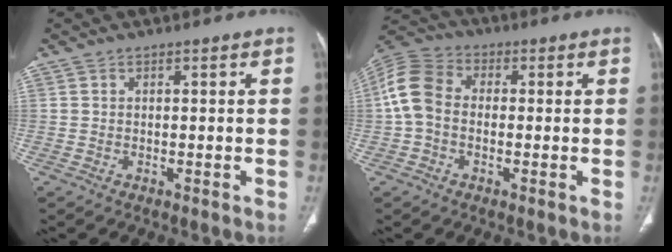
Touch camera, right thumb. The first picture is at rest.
{"total": 9.3, "force": [-0.3, 6.8, 6.3], "torque": [-0.124, 0.027, -0.021]}